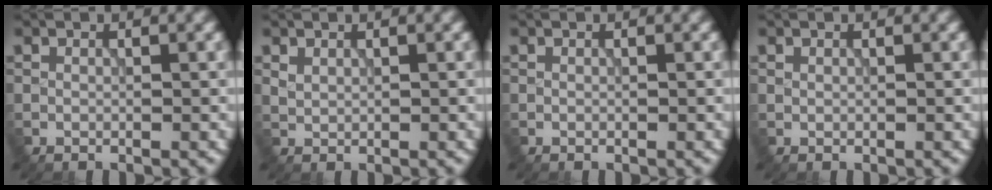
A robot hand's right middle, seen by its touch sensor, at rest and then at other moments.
{"total": 0.7, "force": [0.6, 0.4, 0.2], "torque": [-0.007, -0.003, 0.017]}
{"total": 0.0}
{"total": 0.0}